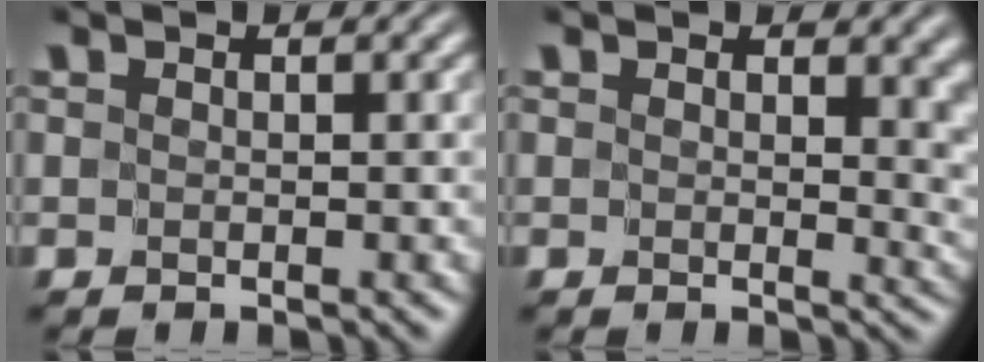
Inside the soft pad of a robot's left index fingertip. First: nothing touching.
{"total": 4.6, "force": [1.0, 2.9, 3.4], "torque": [-0.024, -0.011, 0.020]}